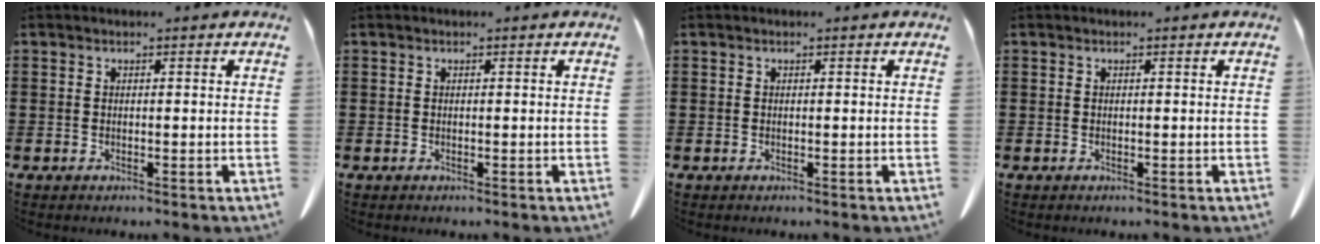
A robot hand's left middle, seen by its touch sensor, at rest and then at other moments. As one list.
[{"total": 0.0}, {"total": 0.0}, {"total": 0.0}]